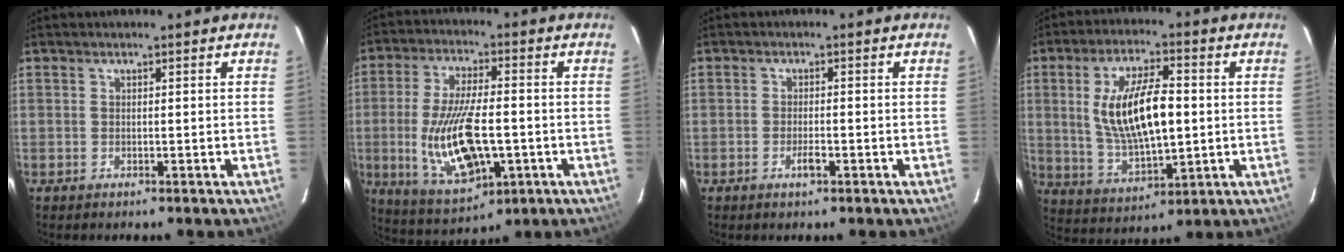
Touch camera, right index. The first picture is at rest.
{"total": 16.5, "force": [-3.1, 7.0, 14.6], "torque": [-0.293, -0.020, -0.037]}
{"total": 2.3, "force": [-1.2, 0.7, 1.8], "torque": [-0.036, -0.004, -0.022]}
{"total": 14.8, "force": [1.2, 5.9, 13.6], "torque": [-0.258, -0.001, 0.036]}